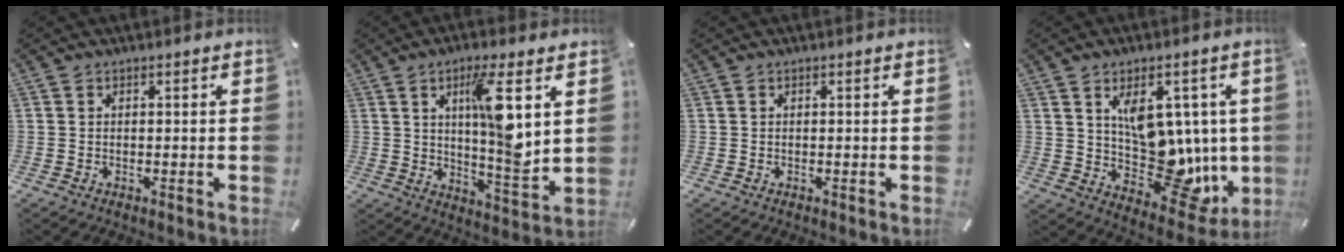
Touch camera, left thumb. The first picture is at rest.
{"total": 13.3, "force": [4.6, 3.4, 12.0], "torque": [-0.179, -0.027, 0.067]}
{"total": 0.0}
{"total": 15.7, "force": [3.2, 11.3, 10.4], "torque": [-0.124, -0.043, 0.073]}